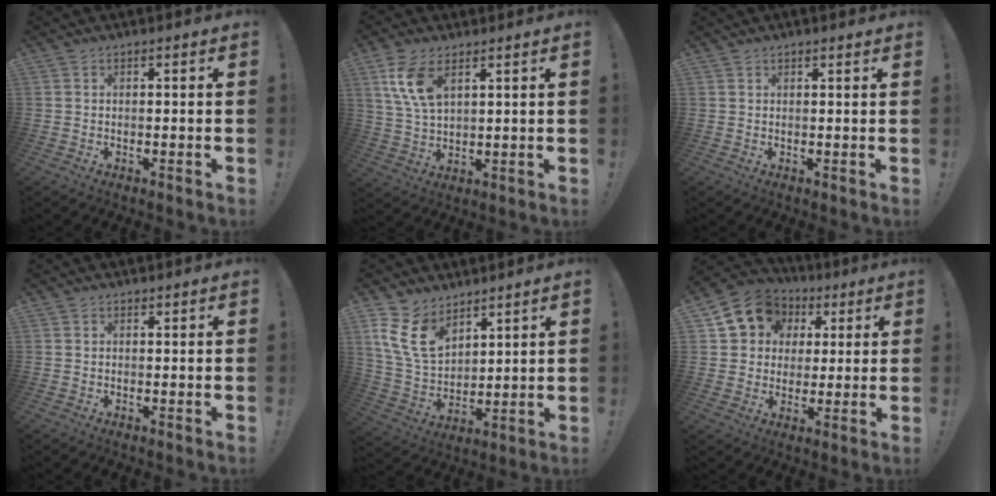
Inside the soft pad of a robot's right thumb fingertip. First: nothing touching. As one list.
[{"total": 9.7, "force": [5.1, 4.8, 6.7], "torque": [-0.139, -0.017, 0.094]}, {"total": 0.7, "force": [0.6, 0.0, 0.3], "torque": [0.003, -0.004, 0.010]}, {"total": 0.8, "force": [0.6, 0.4, 0.1], "torque": [0.000, -0.002, 0.012]}, {"total": 13.7, "force": [8.0, 8.2, 7.5], "torque": [-0.162, -0.044, 0.161]}, {"total": 13.1, "force": [5.4, 10.9, 4.8], "torque": [-0.069, -0.025, 0.111]}]